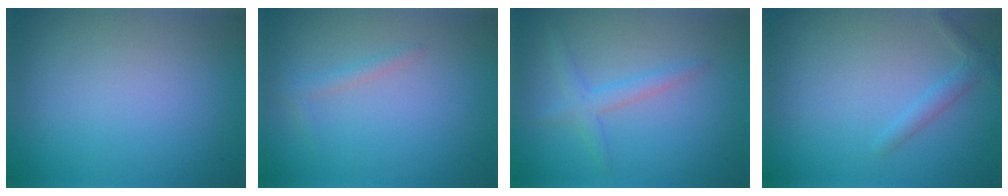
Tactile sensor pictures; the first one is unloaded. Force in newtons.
{"total": 1.1, "press": 1.1, "slide": 0.0}
{"total": 2.1, "press": 2.1, "slide": 0.1}
{"total": 1.6, "press": 1.6, "slide": 0.1}